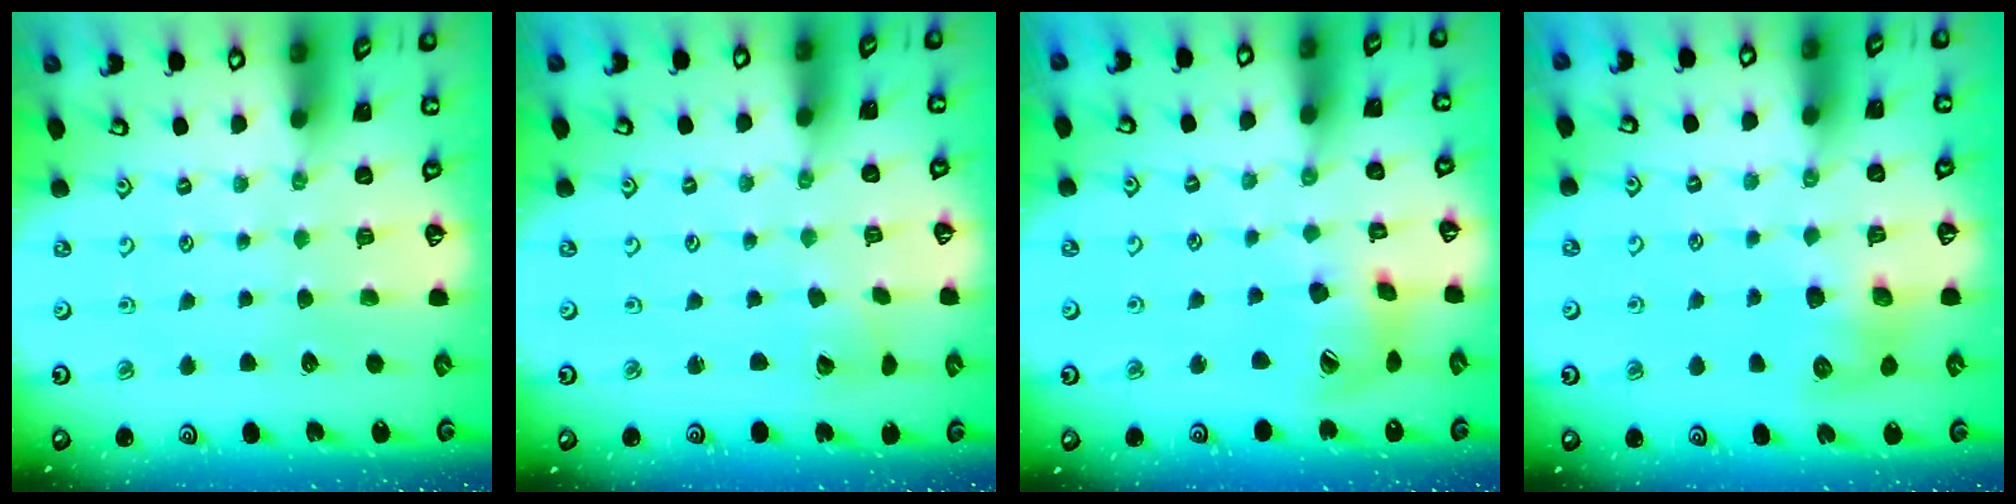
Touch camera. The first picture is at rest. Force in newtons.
{"total": 2.1, "press": 2.1, "slide": 0.3}
{"total": 14.3, "press": 14.2, "slide": 2.0}
{"total": 10.5, "press": 10.5, "slide": 0.5}